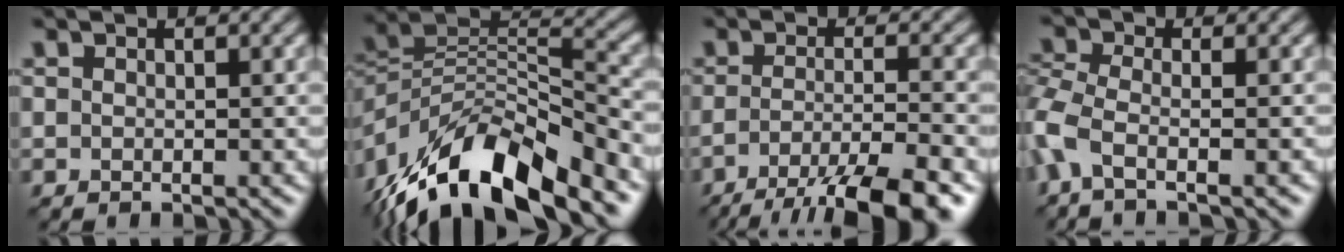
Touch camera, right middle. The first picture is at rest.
{"total": 12.7, "force": [-9.3, 3.5, 7.9], "torque": [-0.152, 0.020, -0.174]}
{"total": 8.6, "force": [-6.2, 1.0, 5.9], "torque": [-0.094, -0.007, -0.107]}
{"total": 4.0, "force": [-2.2, 1.1, 3.2], "torque": [-0.083, 0.000, -0.057]}